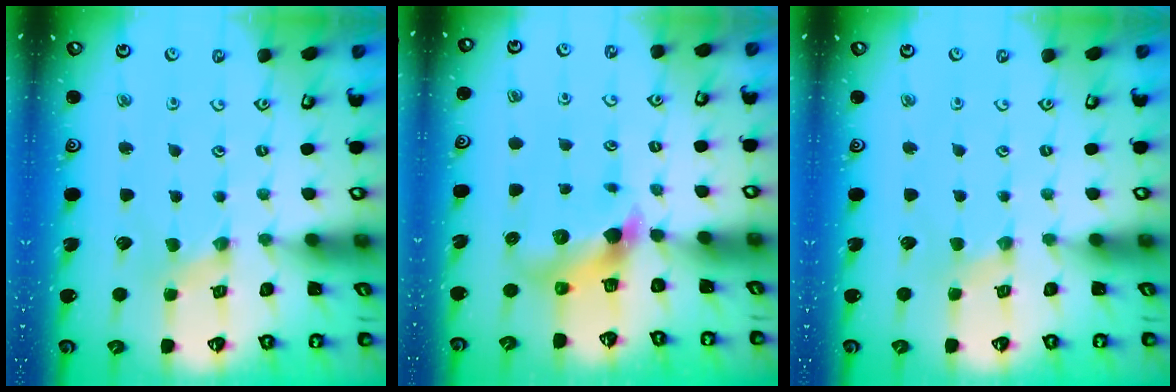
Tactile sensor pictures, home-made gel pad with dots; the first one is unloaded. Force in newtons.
{"total": 5.8, "press": 5.8, "slide": 0.2}
{"total": 1.0, "press": 1.0, "slide": 0.2}